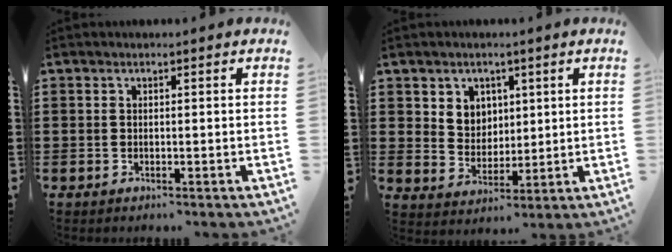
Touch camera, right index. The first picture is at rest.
{"total": 4.9, "force": [2.4, 4.2, 0.7], "torque": [-0.028, 0.006, 0.043]}